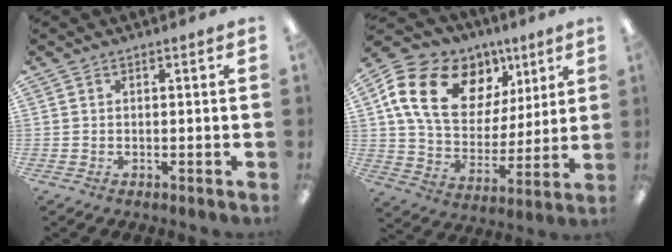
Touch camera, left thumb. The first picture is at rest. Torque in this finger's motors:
{"motor_torque": [0.21, 0.87, 1.79, -0.98, 0.42]}